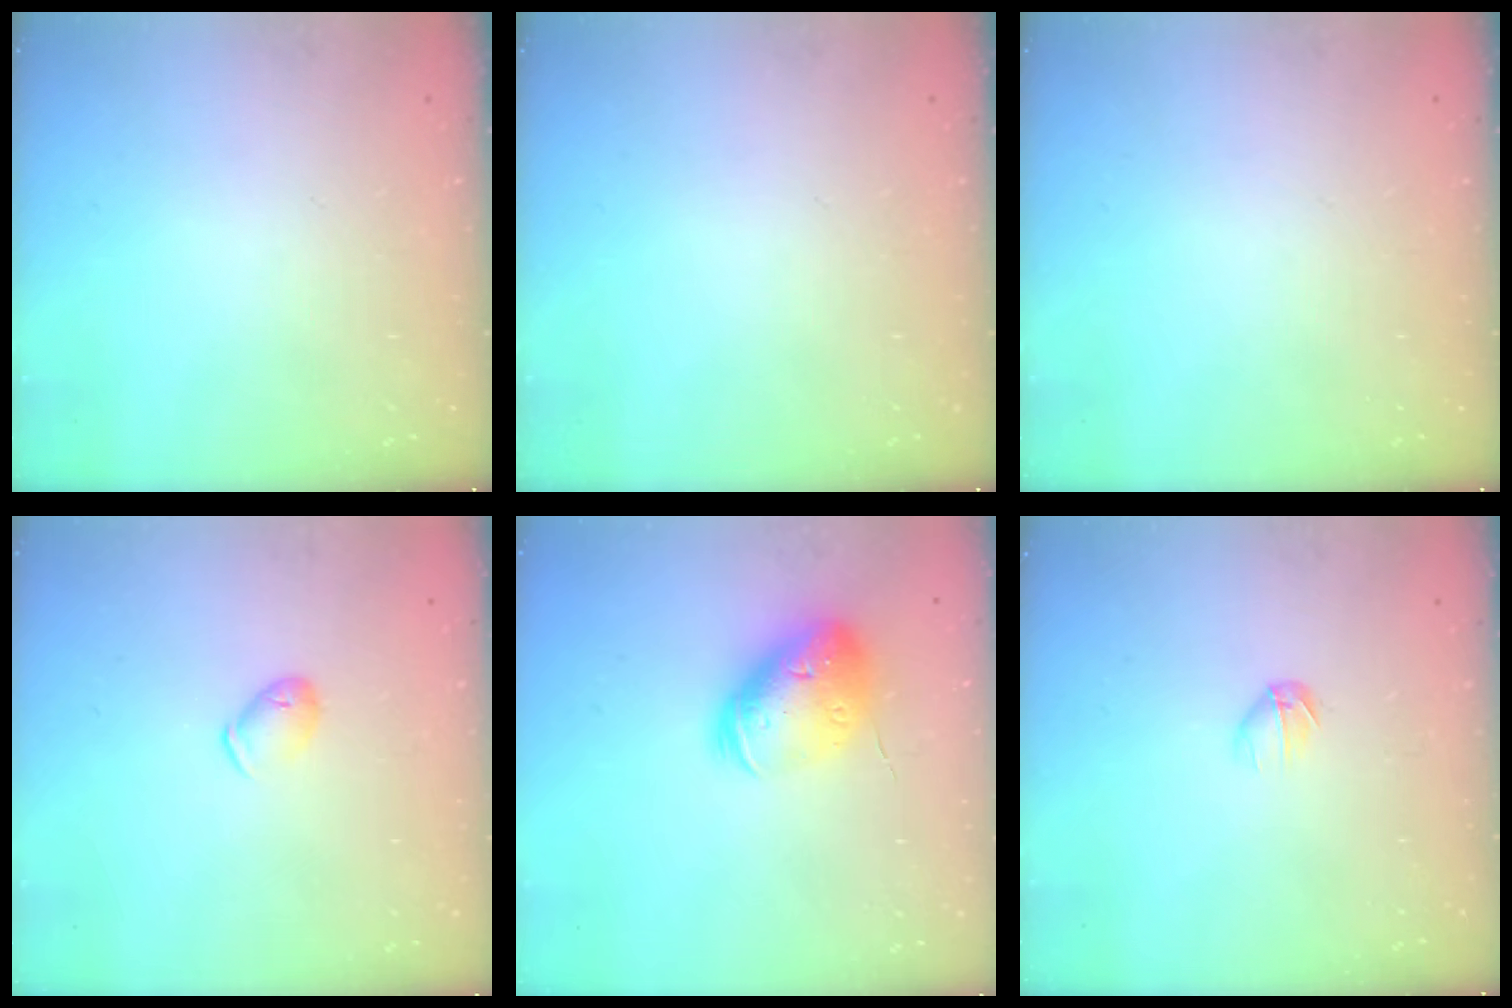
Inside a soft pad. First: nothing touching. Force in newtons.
{"total": 0.0}
{"total": 0.0}
{"total": 6.2, "press": 6.2, "slide": 1.1}
{"total": 17.6, "press": 17.3, "slide": 2.9}
{"total": 3.6, "press": 3.4, "slide": 1.0}